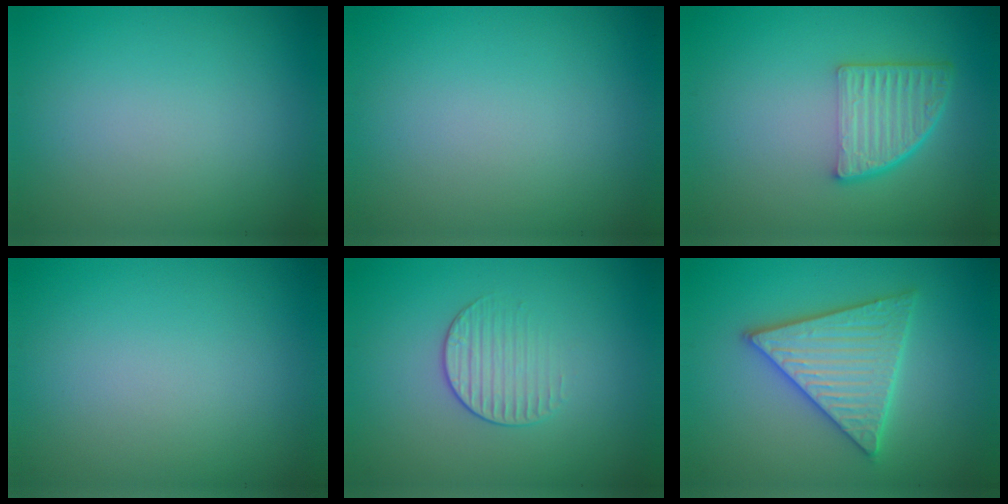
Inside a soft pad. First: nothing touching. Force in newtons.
{"total": 0.0}
{"total": 4.6, "press": 3.3, "slide": 3.2}
{"total": 0.0}
{"total": 1.7, "press": 1.1, "slide": 1.3}
{"total": 5.6, "press": 5.5, "slide": 0.7}